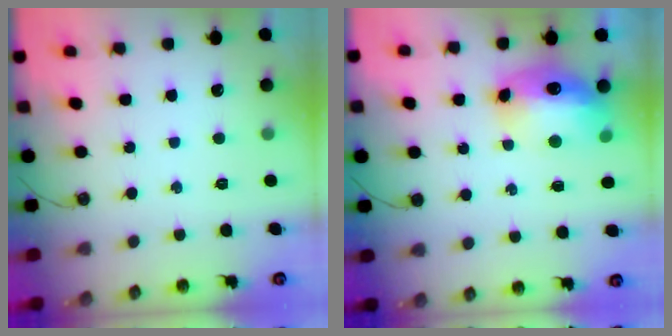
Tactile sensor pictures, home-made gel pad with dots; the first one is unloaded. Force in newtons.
{"total": 14.4, "press": 14.4, "slide": 1.3}